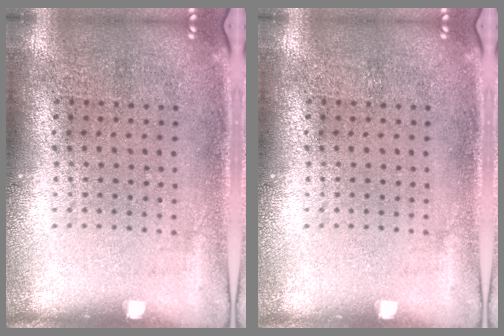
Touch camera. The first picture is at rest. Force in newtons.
{"total": 0.0}